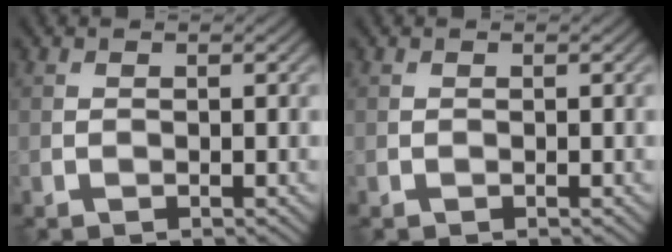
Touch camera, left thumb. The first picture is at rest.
{"total": 0.0}